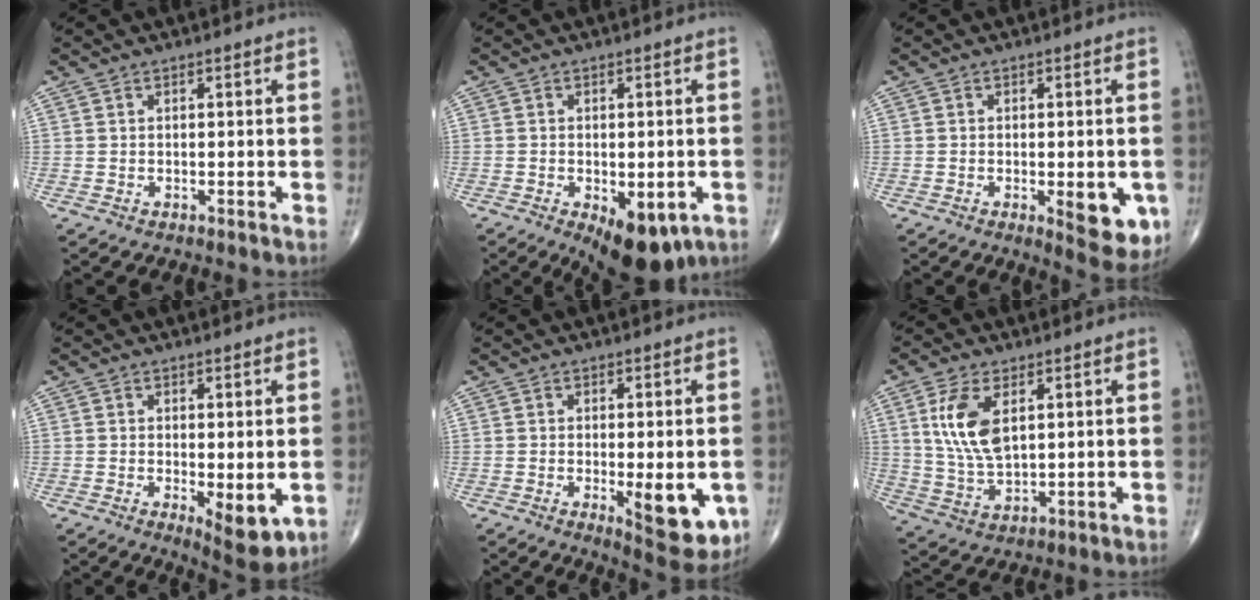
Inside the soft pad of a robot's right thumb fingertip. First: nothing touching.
{"total": 10.4, "force": [-4.2, 5.1, 8.0], "torque": [-0.101, -0.003, -0.049]}
{"total": 8.9, "force": [-2.4, 3.4, 7.8], "torque": [-0.076, -0.011, -0.024]}
{"total": 7.0, "force": [-1.3, 2.6, 6.4], "torque": [-0.085, -0.021, -0.013]}
{"total": 10.4, "force": [-2.4, 3.8, 9.4], "torque": [-0.109, -0.020, -0.024]}
{"total": 10.1, "force": [3.2, 5.1, 8.2], "torque": [-0.163, -0.013, 0.070]}